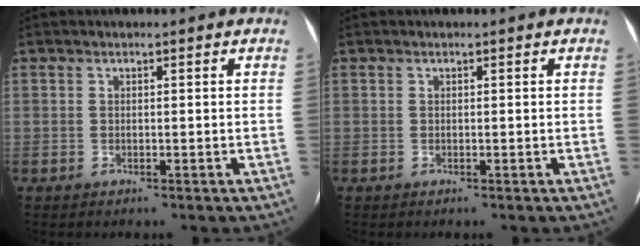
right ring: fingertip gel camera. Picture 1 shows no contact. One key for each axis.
{"total": 0.0}